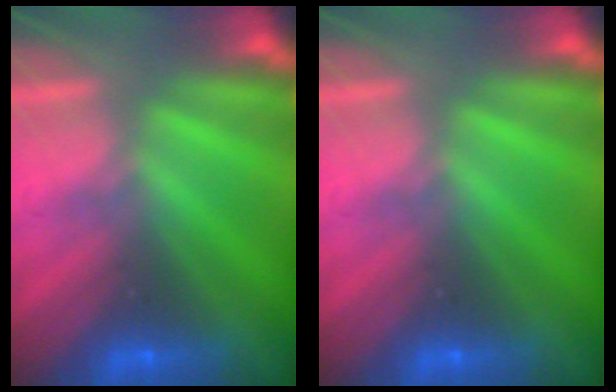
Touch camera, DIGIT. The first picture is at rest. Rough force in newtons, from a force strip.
{"total": 0.0}